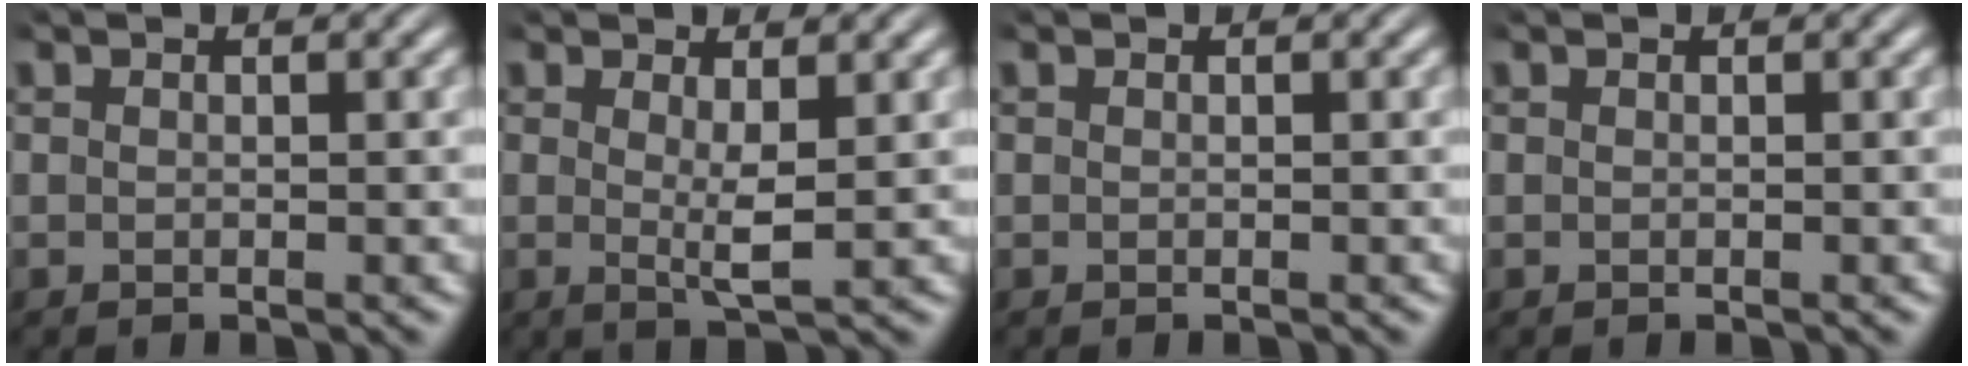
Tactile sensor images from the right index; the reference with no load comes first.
{"total": 2.5, "force": [0.5, 0.1, 2.4], "torque": [-0.046, -0.015, 0.014]}
{"total": 0.0}
{"total": 0.0}